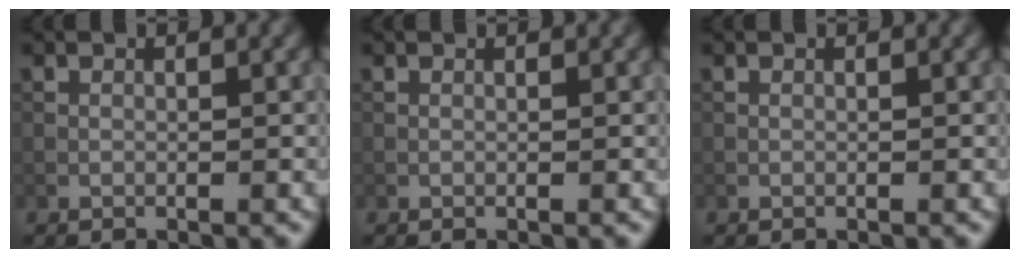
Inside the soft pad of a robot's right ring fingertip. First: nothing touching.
{"total": 0.5, "force": [0.5, 0.0, 0.1], "torque": [-0.003, 0.001, 0.004]}
{"total": 0.0}